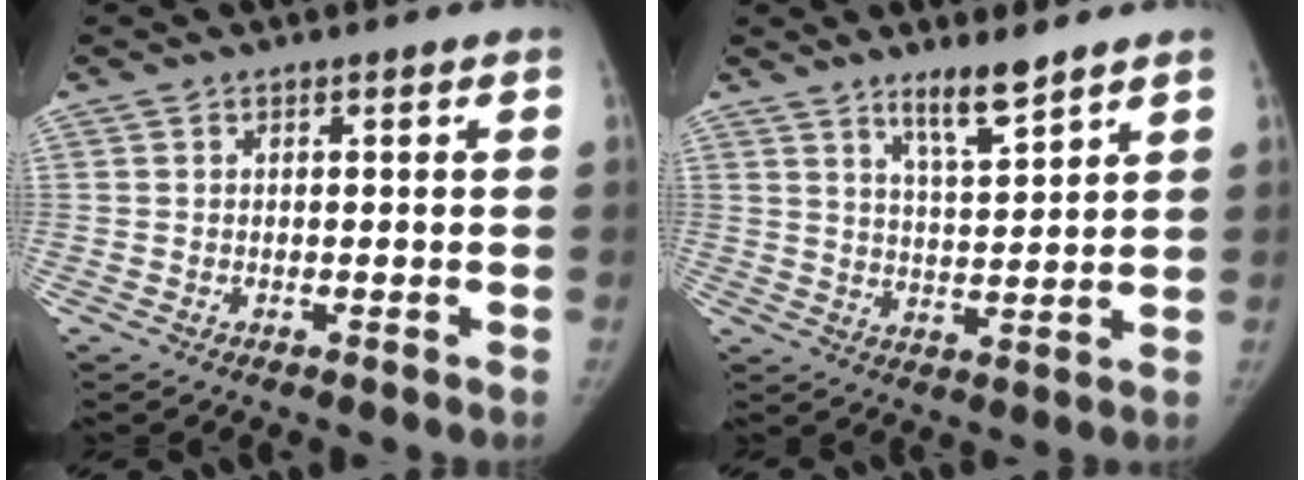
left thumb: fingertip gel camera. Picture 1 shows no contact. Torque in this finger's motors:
{"motor_torque": [-0.16, 0.06, 0.50, -0.39, 0.04]}